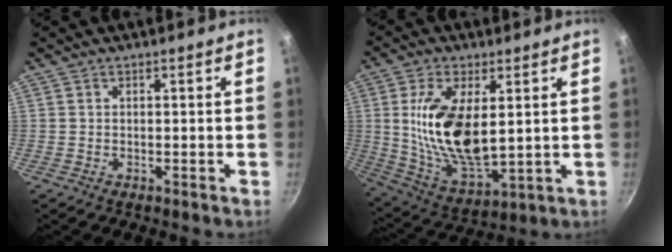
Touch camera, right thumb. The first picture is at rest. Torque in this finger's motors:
{"motor_torque": [0.34, 1.85, 1.98, 0.46, 0.26]}